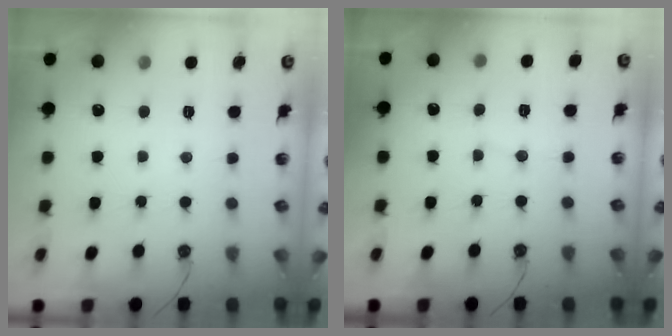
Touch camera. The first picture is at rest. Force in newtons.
{"total": 2.3, "press": 2.3, "slide": 0.3}